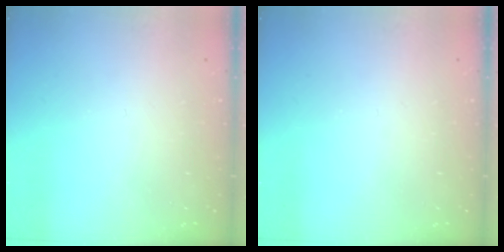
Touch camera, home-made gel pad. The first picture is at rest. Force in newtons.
{"total": 0.0}